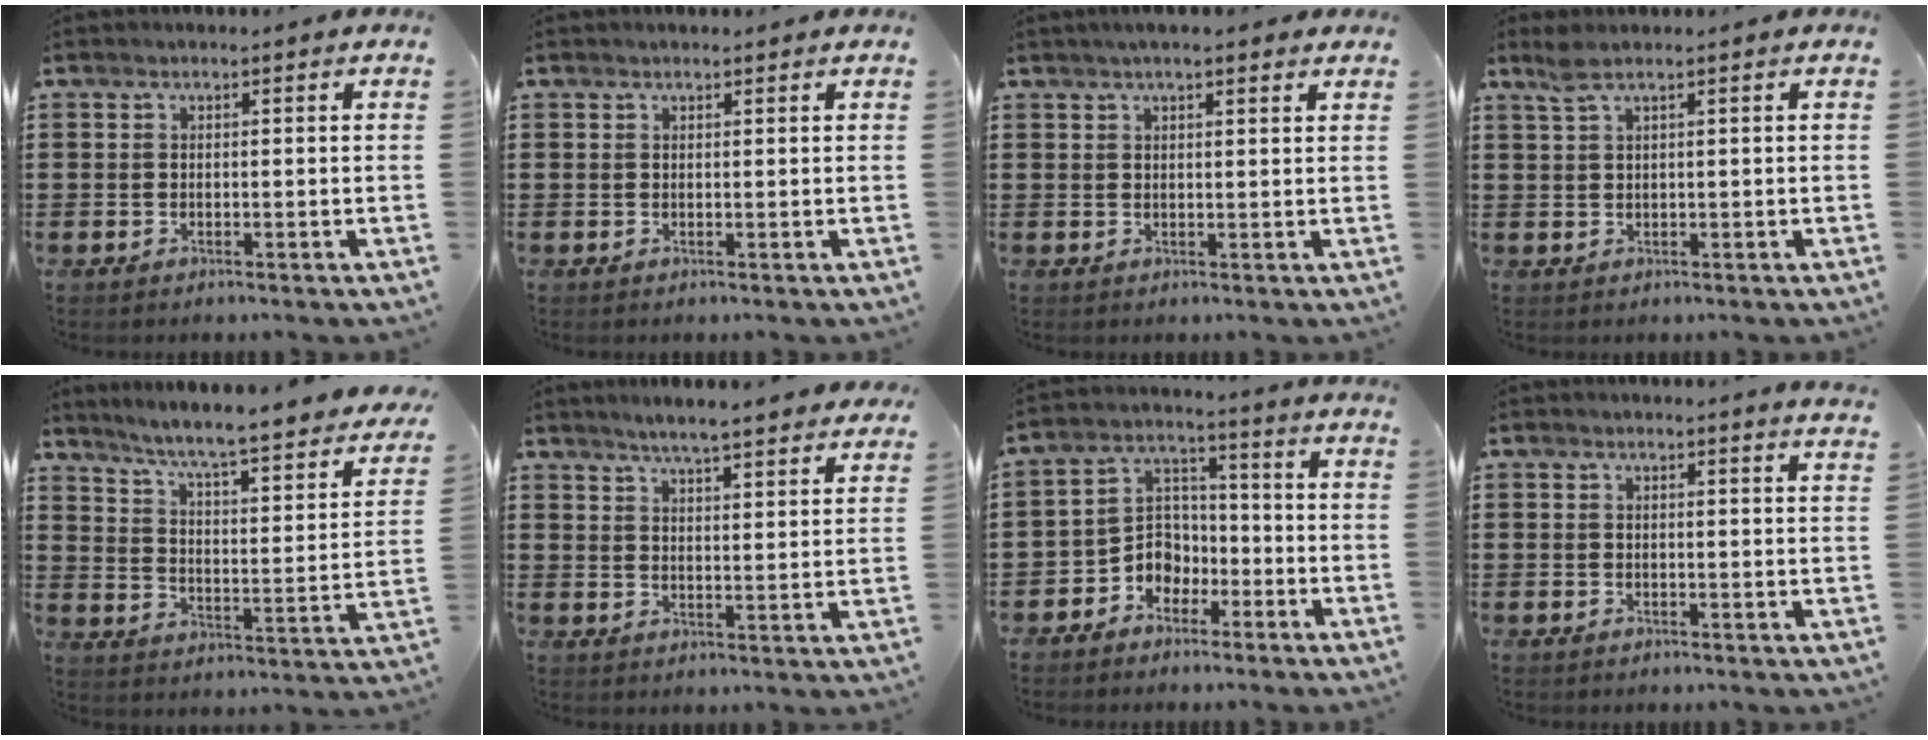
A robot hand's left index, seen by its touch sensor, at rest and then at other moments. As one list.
[{"total": 0.6, "force": [0.5, 0.1, 0.1], "torque": [-0.004, 0.001, 0.010]}, {"total": 2.6, "force": [2.1, 0.4, 1.5], "torque": [-0.033, 0.008, 0.038]}, {"total": 2.0, "force": [1.1, 0.2, 1.6], "torque": [-0.035, -0.001, 0.021]}, {"total": 5.0, "force": [4.2, -0.7, 2.7], "torque": [-0.072, -0.048, 0.057]}, {"total": 4.3, "force": [4.2, -0.3, 1.0], "torque": [-0.036, -0.020, 0.072]}, {"total": 5.5, "force": [-3.1, 4.5, 1.0], "torque": [-0.039, 0.006, -0.065]}, {"total": 1.5, "force": [1.3, -0.3, 0.7], "torque": [-0.014, -0.003, 0.025]}]